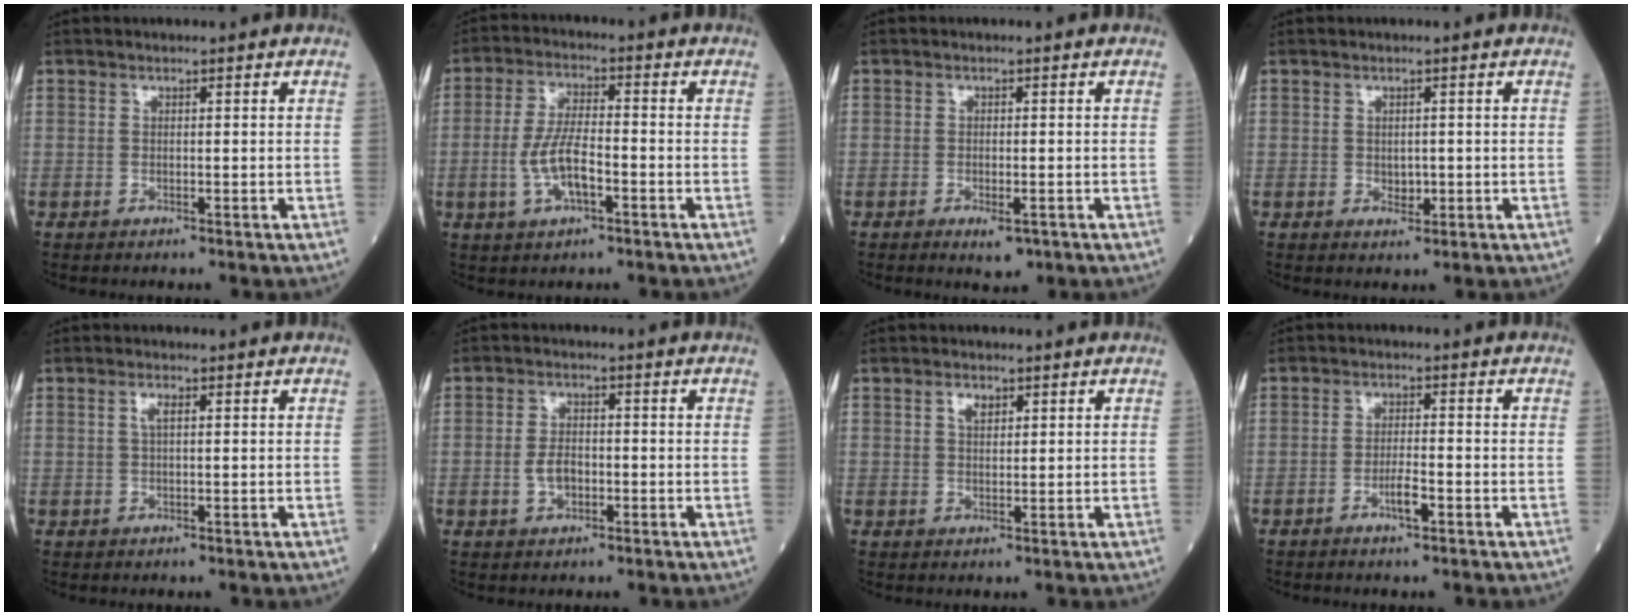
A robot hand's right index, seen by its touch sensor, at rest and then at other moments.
{"total": 7.1, "force": [-2.1, 2.1, 6.4], "torque": [-0.134, 0.003, -0.041]}
{"total": 2.7, "force": [-1.4, 0.9, 2.1], "torque": [-0.030, -0.002, -0.016]}
{"total": 1.6, "force": [-0.1, 1.1, 1.1], "torque": [-0.014, 0.000, 0.002]}
{"total": 1.4, "force": [0.5, 0.3, 1.3], "torque": [-0.028, 0.003, 0.007]}
{"total": 3.3, "force": [-1.0, 1.9, 2.6], "torque": [-0.051, 0.002, -0.018]}
{"total": 2.0, "force": [1.0, 1.0, 1.3], "torque": [-0.024, 0.002, 0.019]}
{"total": 3.0, "force": [-1.6, 0.3, 2.5], "torque": [-0.046, 0.000, -0.030]}